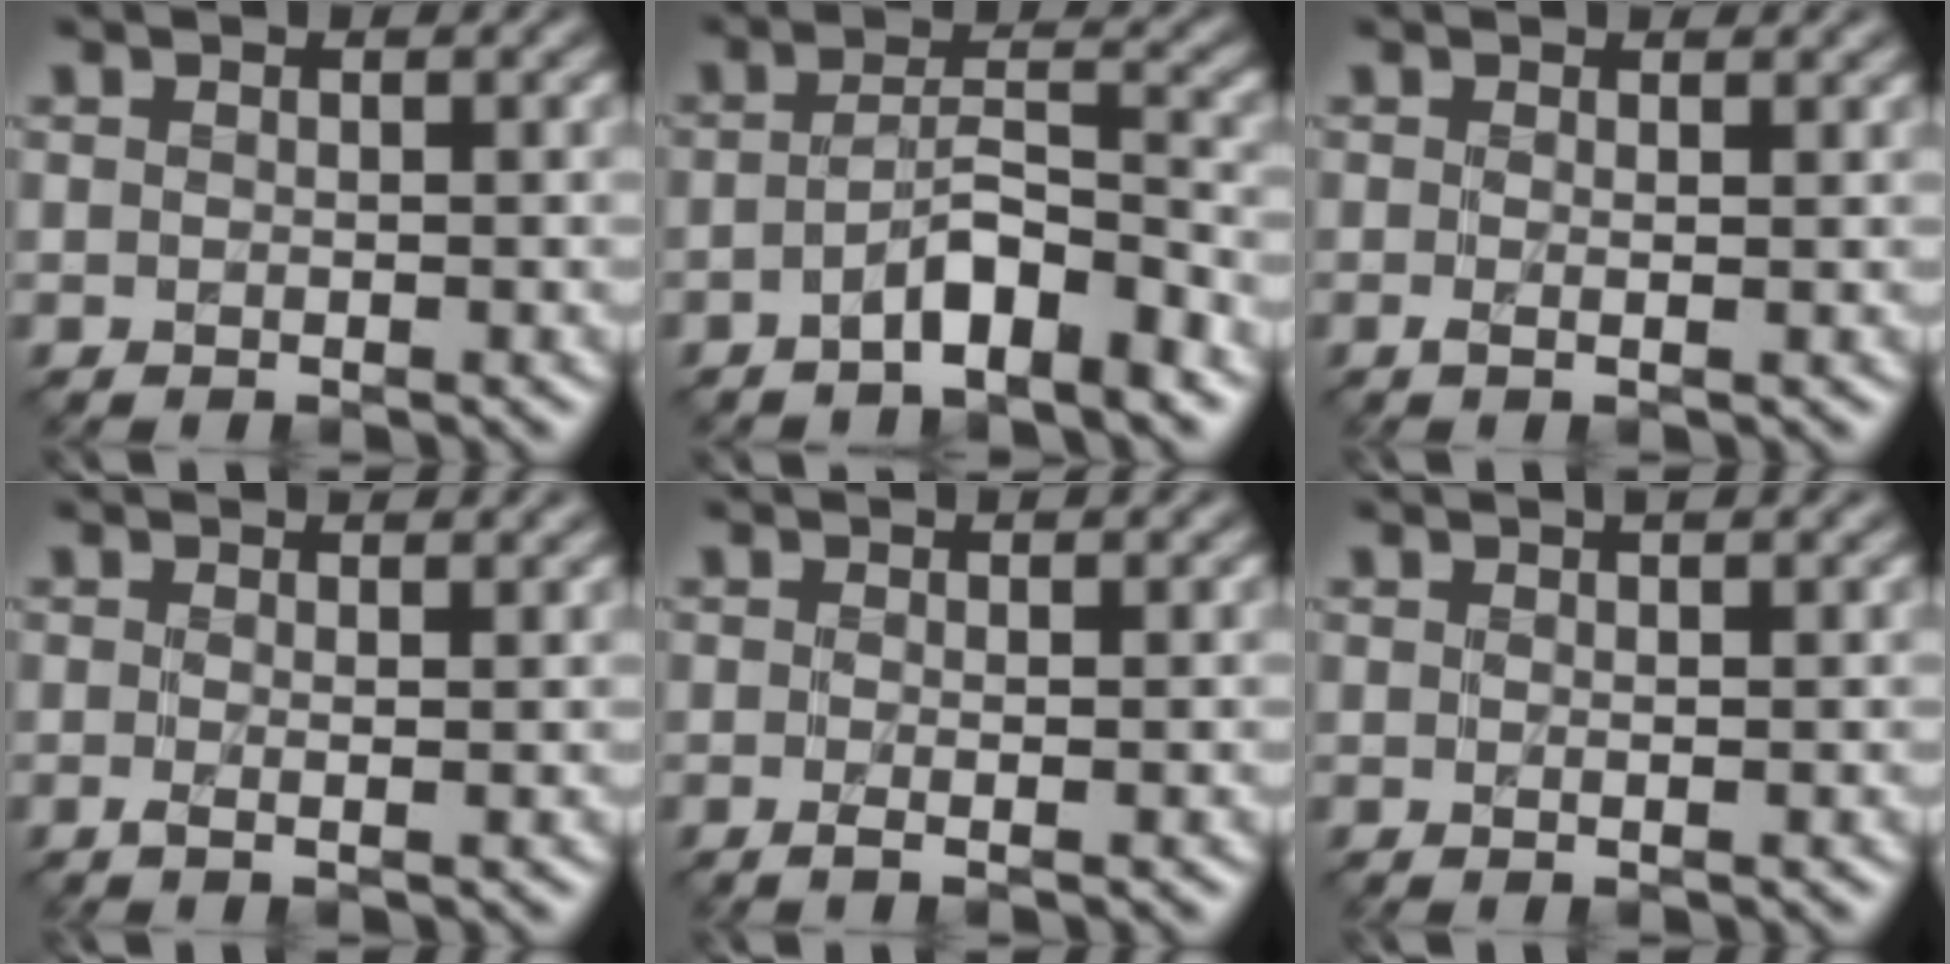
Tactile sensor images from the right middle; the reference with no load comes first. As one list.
[{"total": 4.1, "force": [-2.4, 0.9, 3.2], "torque": [-0.057, 0.011, -0.047]}, {"total": 1.5, "force": [0.3, 0.5, 1.4], "torque": [-0.023, 0.000, -0.001]}, {"total": 2.0, "force": [0.5, 0.6, 1.8], "torque": [-0.028, 0.002, -0.002]}, {"total": 1.7, "force": [-0.1, 0.5, 1.6], "torque": [-0.026, -0.003, -0.007]}, {"total": 2.8, "force": [1.4, 1.1, 2.1], "torque": [-0.014, 0.004, -0.007]}]